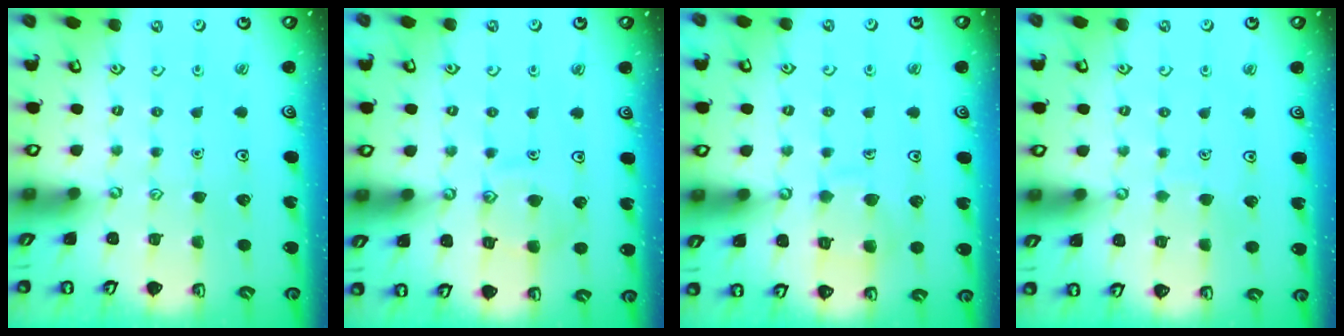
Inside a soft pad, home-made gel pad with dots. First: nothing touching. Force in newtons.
{"total": 10.2, "press": 10.1, "slide": 0.9}
{"total": 8.5, "press": 8.5, "slide": 0.8}
{"total": 2.5, "press": 2.5, "slide": 0.2}